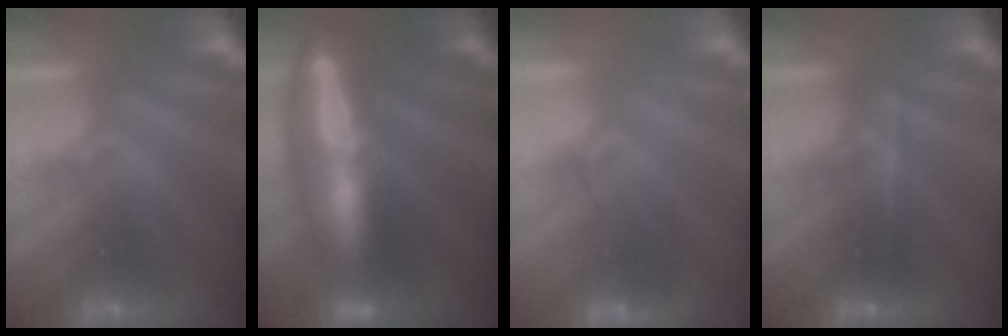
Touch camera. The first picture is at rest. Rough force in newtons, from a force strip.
{"total": 8.4}
{"total": 4.5}
{"total": 2.3}